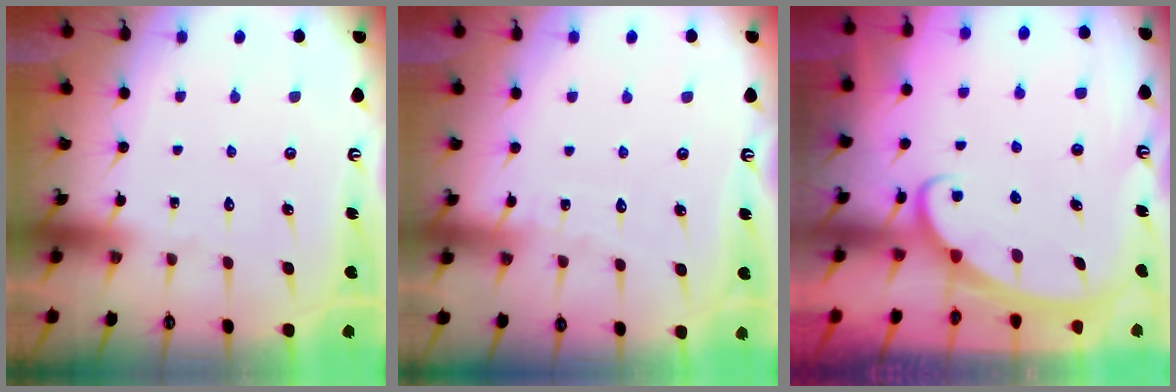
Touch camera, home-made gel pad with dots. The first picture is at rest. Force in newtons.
{"total": 4.2, "press": 4.2, "slide": 0.3}
{"total": 2.5, "press": 2.5, "slide": 0.5}